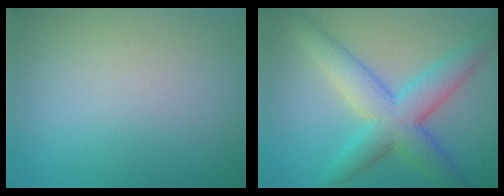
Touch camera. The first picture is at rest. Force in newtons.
{"total": 6.8, "press": 6.8, "slide": 0.2}